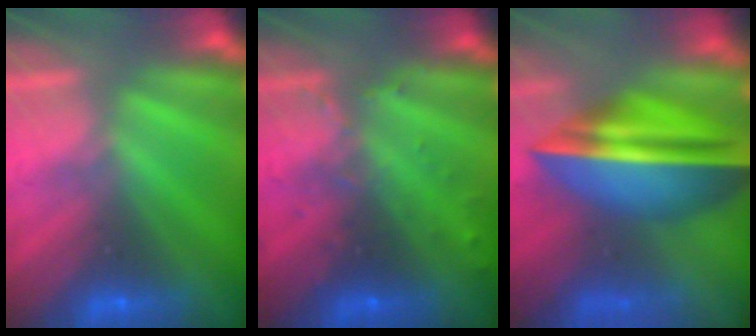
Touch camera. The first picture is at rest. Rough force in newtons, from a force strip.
{"total": 3.3}
{"total": 7.0}